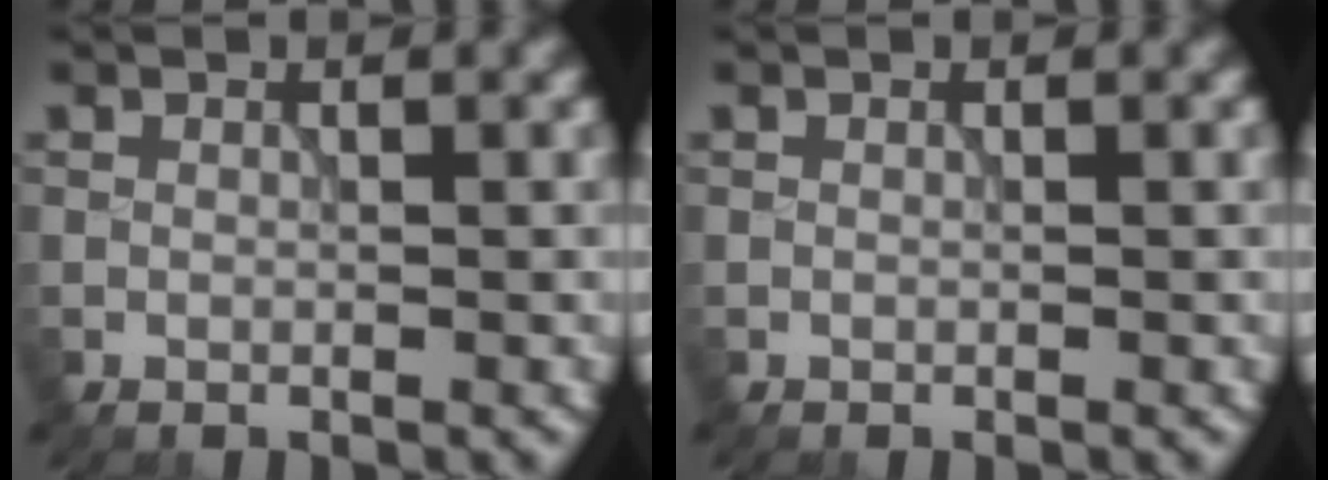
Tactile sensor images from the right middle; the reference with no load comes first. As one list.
[{"total": 0.0}]